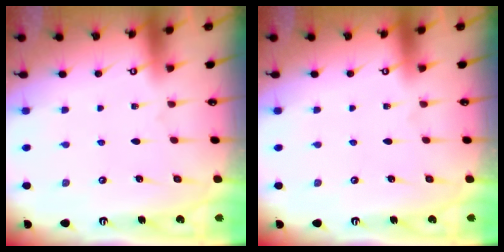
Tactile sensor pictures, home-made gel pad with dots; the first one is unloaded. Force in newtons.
{"total": 0.0}